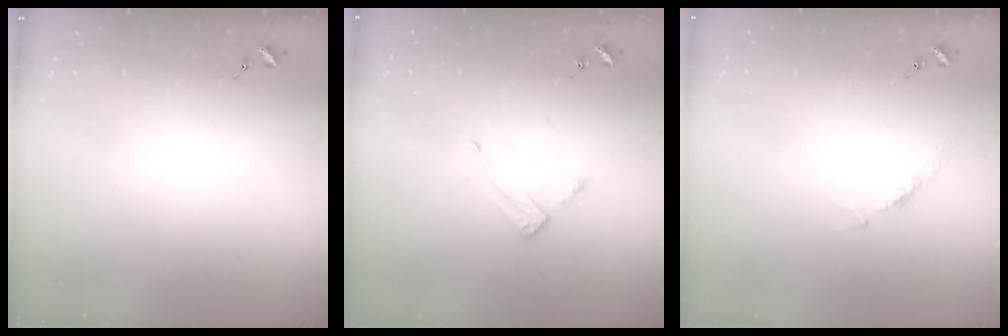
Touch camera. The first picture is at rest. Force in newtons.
{"total": 3.3, "press": 3.2, "slide": 0.3}
{"total": 3.7, "press": 3.7, "slide": 0.5}